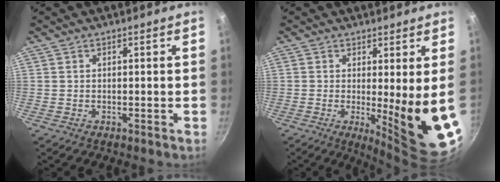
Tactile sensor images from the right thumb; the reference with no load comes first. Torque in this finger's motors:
{"motor_torque": [2.22, 2.15, 0.20, -0.02, 0.33]}